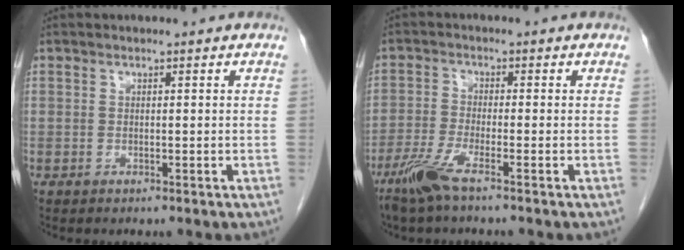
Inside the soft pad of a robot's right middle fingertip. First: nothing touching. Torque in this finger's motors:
{"motor_torque": [0.00, 0.02, 0.05, 0.06]}